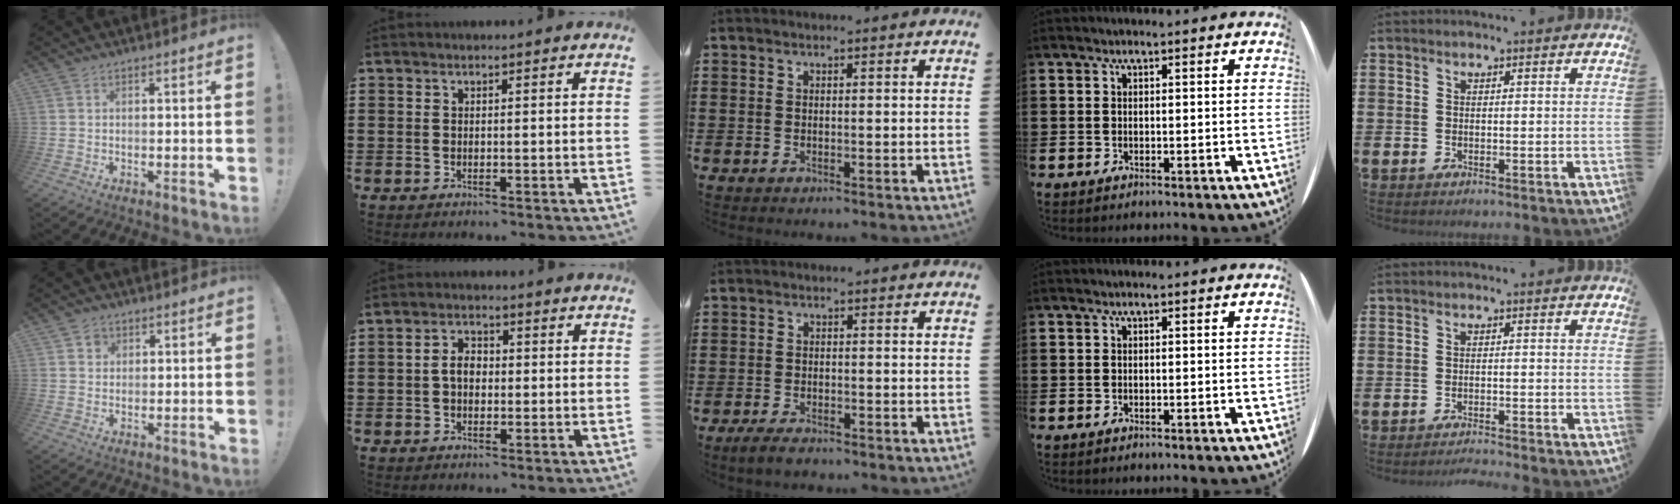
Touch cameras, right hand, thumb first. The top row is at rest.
{"thumb": {"total": 2.7, "force": [1.3, 2.3, 0.4], "torque": [0.000, -0.004, 0.021]}, "index": {"total": 3.1, "force": [-0.4, 1.9, 2.4], "torque": [-0.048, 0.006, -0.008]}, "middle": {"total": 2.6, "force": [-2.2, 0.9, 1.1], "torque": [-0.035, 0.000, -0.048]}, "little": {"total": 1.3, "force": [-1.3, -0.2, 0.1], "torque": [-0.002, 0.003, -0.027]}}